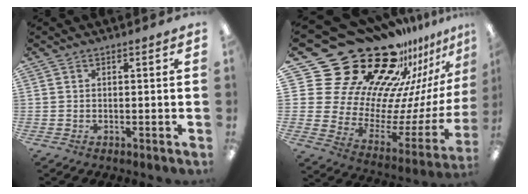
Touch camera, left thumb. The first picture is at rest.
{"total": 32.8, "force": [23.6, 17.2, 14.8], "torque": [-0.215, -0.231, 0.474]}